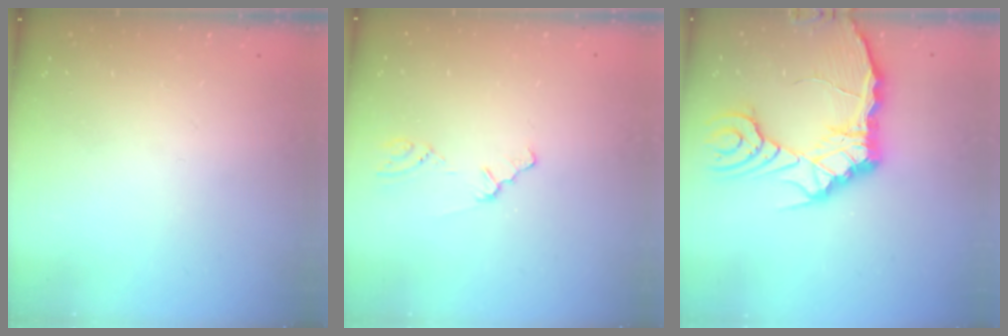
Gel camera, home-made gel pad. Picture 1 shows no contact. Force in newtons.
{"total": 0.9, "press": 0.8, "slide": 0.2}
{"total": 12.7, "press": 12.6, "slide": 1.5}